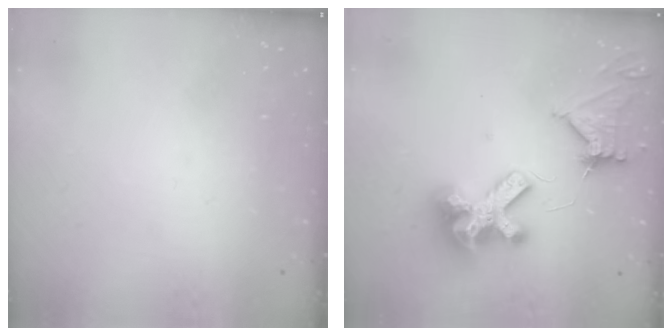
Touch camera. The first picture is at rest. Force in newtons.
{"total": 12.6, "press": 12.5, "slide": 1.4}